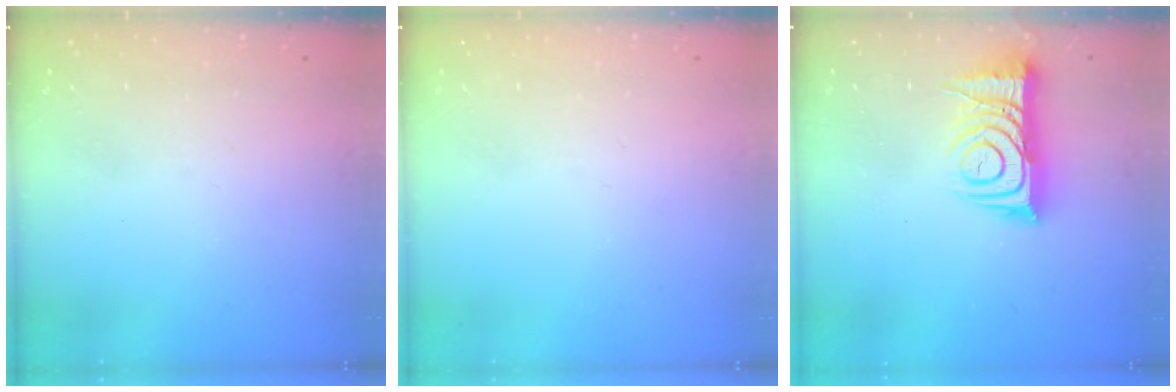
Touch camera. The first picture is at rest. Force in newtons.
{"total": 0.0}
{"total": 11.5, "press": 11.4, "slide": 1.1}